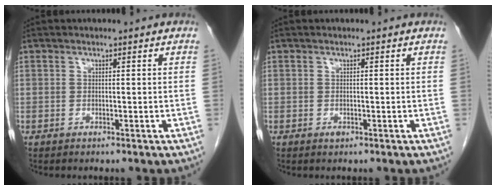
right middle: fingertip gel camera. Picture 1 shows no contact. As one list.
[{"total": 0.5, "force": [-0.3, 0.3, 0.3], "torque": [-0.005, 0.000, -0.003]}]